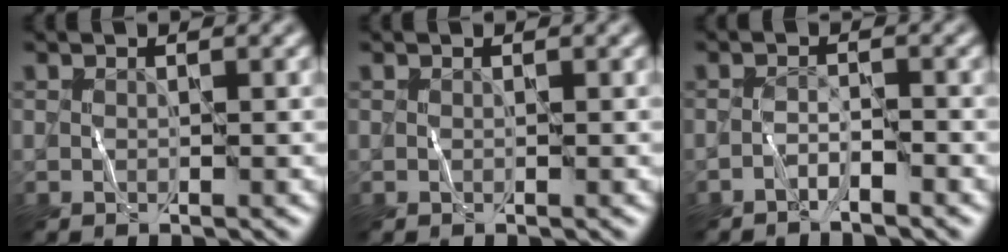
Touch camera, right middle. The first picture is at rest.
{"total": 0.0}
{"total": 1.2, "force": [-1.1, -0.1, 0.4], "torque": [-0.010, 0.004, -0.023]}